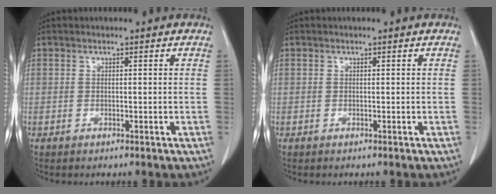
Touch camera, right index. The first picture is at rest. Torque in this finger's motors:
{"motor_torque": [0.00, 0.00, 0.00, 0.00]}